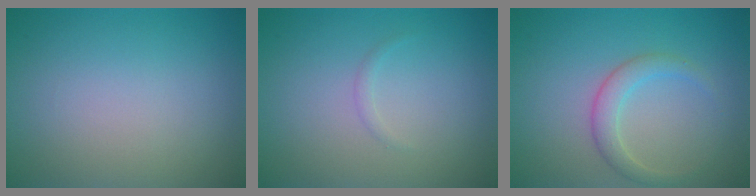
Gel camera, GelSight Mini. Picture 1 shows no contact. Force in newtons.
{"total": 0.5, "press": 0.5, "slide": 0.0}
{"total": 2.3, "press": 2.3, "slide": 0.1}